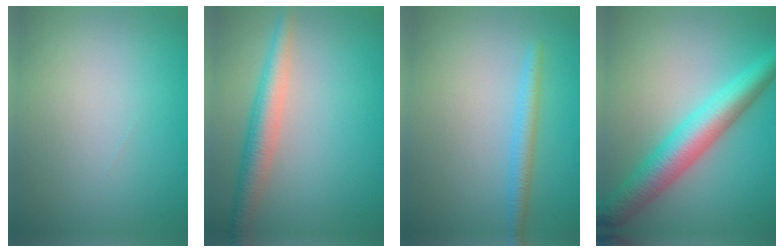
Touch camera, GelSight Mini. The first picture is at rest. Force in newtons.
{"total": 3.7, "press": 3.7, "slide": 0.1}
{"total": 1.9, "press": 1.9, "slide": 0.2}
{"total": 6.0, "press": 6.0, "slide": 0.1}